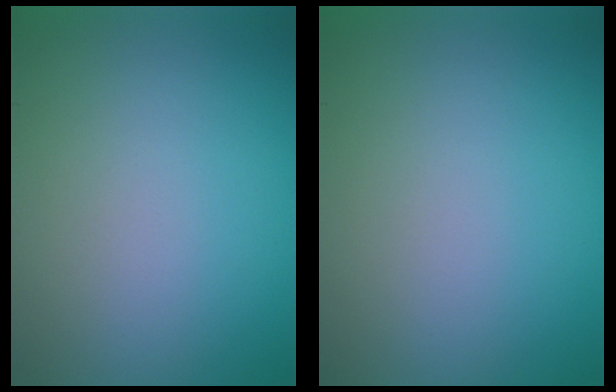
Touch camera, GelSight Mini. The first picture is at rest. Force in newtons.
{"total": 0.0}